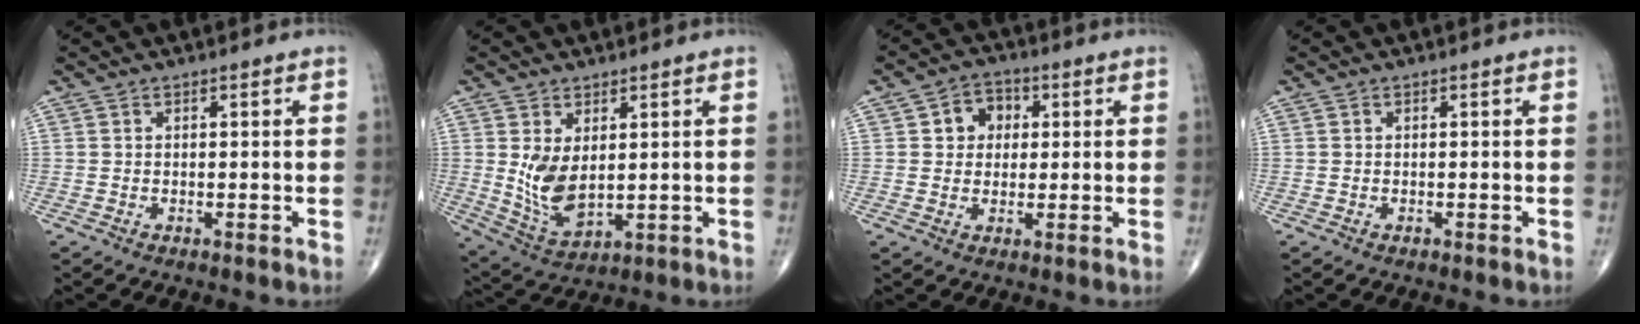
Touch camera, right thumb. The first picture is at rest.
{"total": 8.2, "force": [1.4, 4.7, 6.5], "torque": [-0.119, -0.021, 0.046]}
{"total": 5.9, "force": [1.3, 4.9, 2.9], "torque": [-0.015, 0.007, 0.014]}
{"total": 0.0}